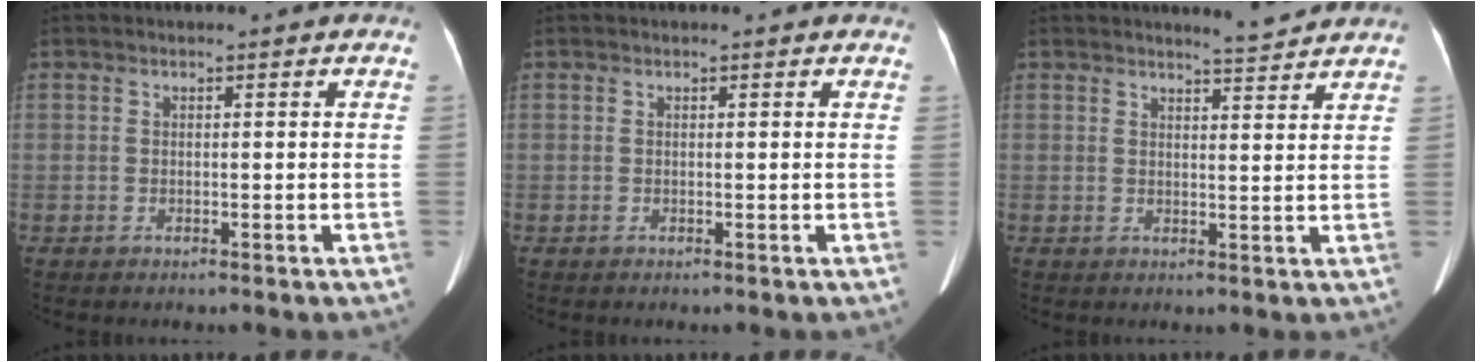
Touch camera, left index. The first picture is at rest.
{"total": 0.0}
{"total": 3.2, "force": [3.1, -0.5, 0.4], "torque": [-0.016, -0.011, 0.045]}